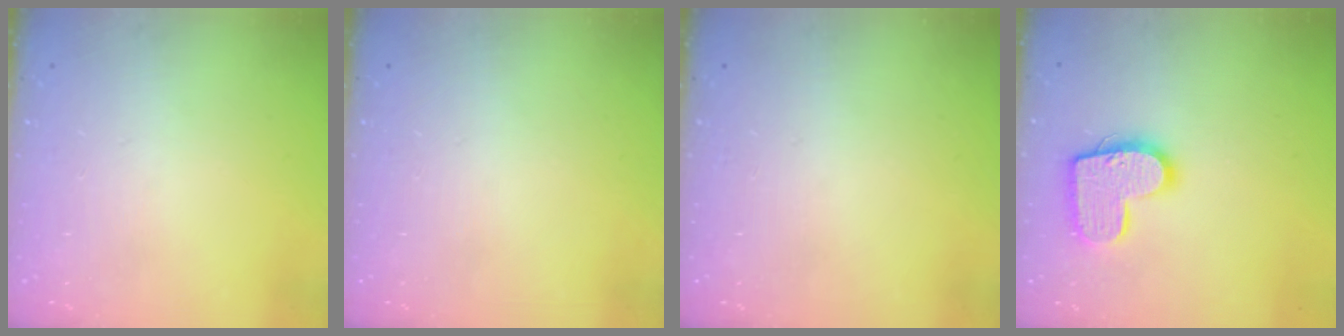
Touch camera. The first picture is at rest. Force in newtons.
{"total": 0.0}
{"total": 0.0}
{"total": 14.3, "press": 14.3, "slide": 0.8}